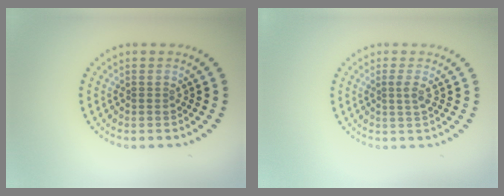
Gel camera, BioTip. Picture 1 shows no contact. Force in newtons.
{"total": 1.2, "press": 1.0, "slide": 0.7}